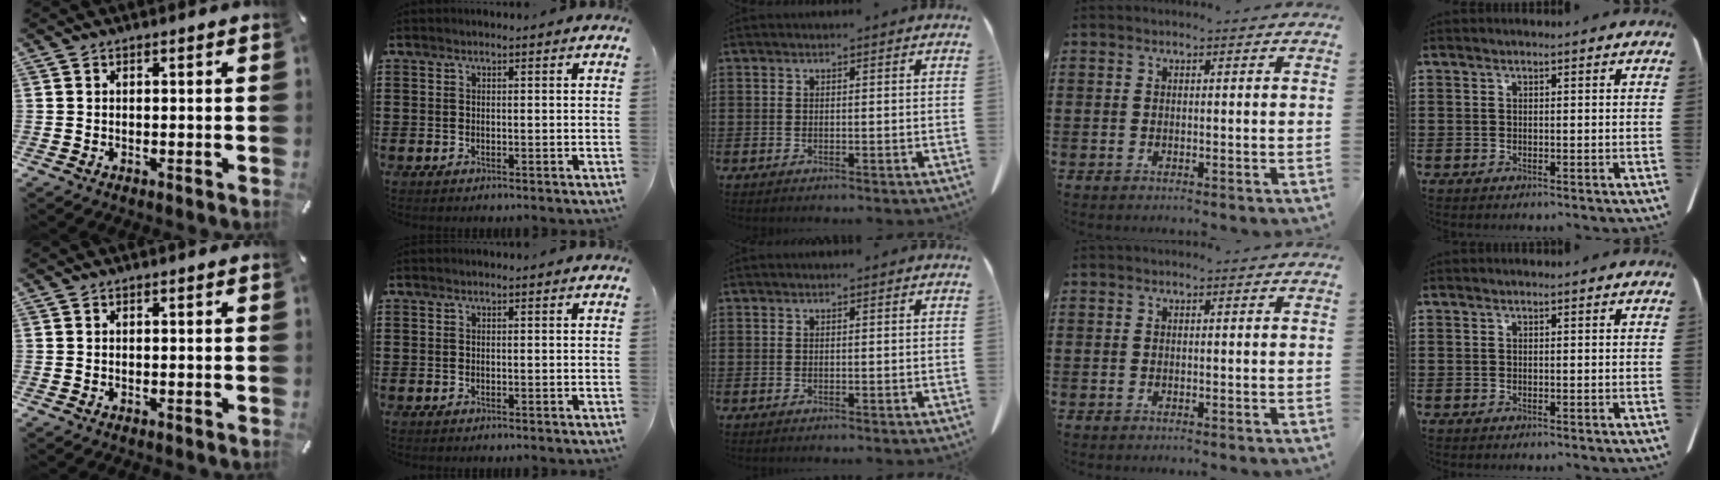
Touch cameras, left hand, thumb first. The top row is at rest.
{}